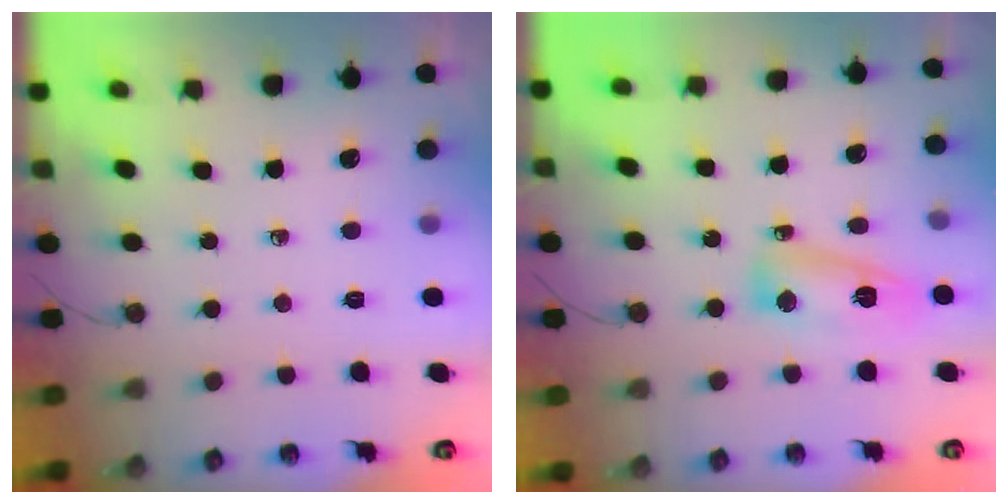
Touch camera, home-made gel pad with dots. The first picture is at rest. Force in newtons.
{"total": 8.9, "press": 8.9, "slide": 0.4}